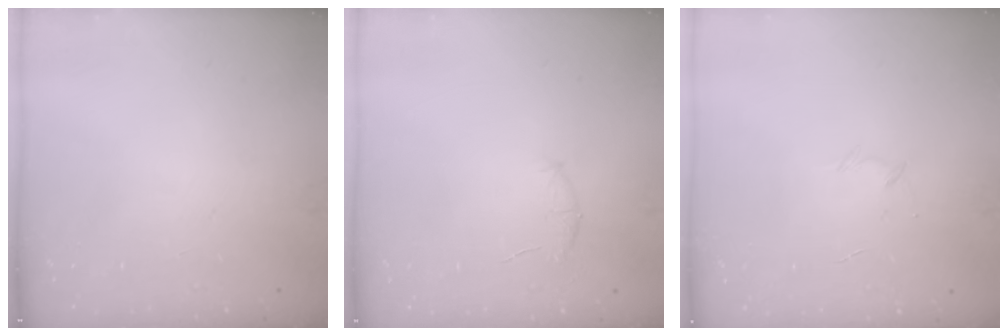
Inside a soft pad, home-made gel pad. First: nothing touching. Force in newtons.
{"total": 6.7, "press": 6.5, "slide": 1.9}
{"total": 4.4, "press": 4.3, "slide": 1.1}